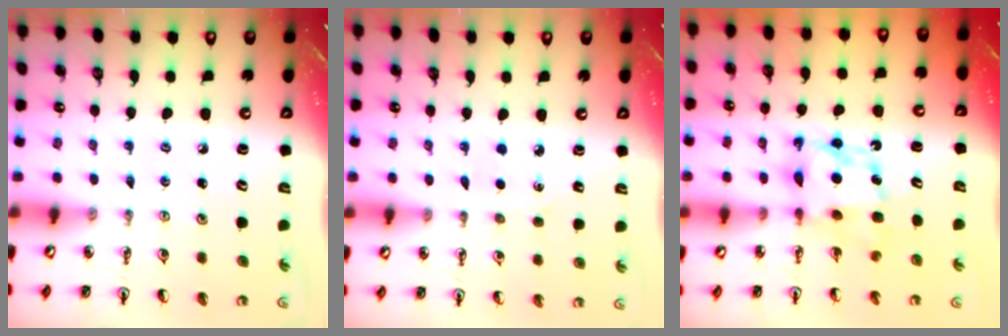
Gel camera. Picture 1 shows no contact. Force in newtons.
{"total": 2.9, "press": 2.9, "slide": 0.3}
{"total": 6.5, "press": 6.5, "slide": 0.4}